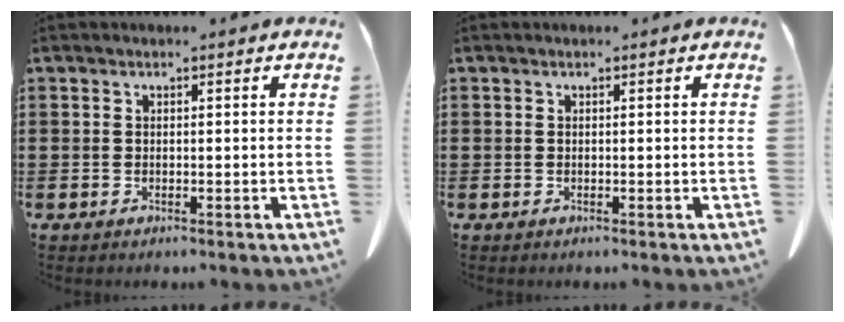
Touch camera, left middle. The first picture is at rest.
{"total": 0.0}